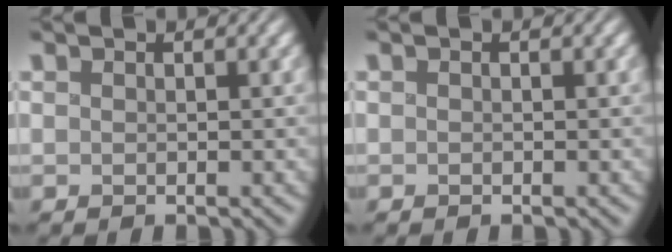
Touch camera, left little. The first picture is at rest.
{"total": 0.0}